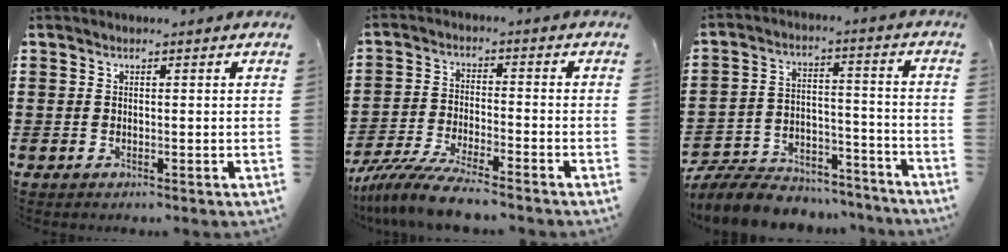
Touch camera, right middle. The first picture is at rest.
{"total": 7.9, "force": [-7.2, 0.4, 3.2], "torque": [-0.076, -0.005, -0.142]}
{"total": 8.6, "force": [-8.3, 2.1, 1.3], "torque": [-0.036, 0.020, -0.165]}